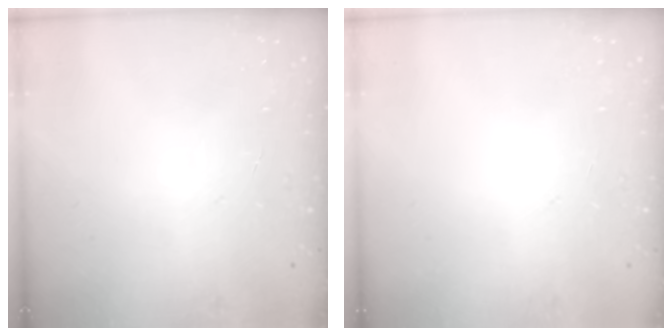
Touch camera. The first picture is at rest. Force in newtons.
{"total": 0.0}